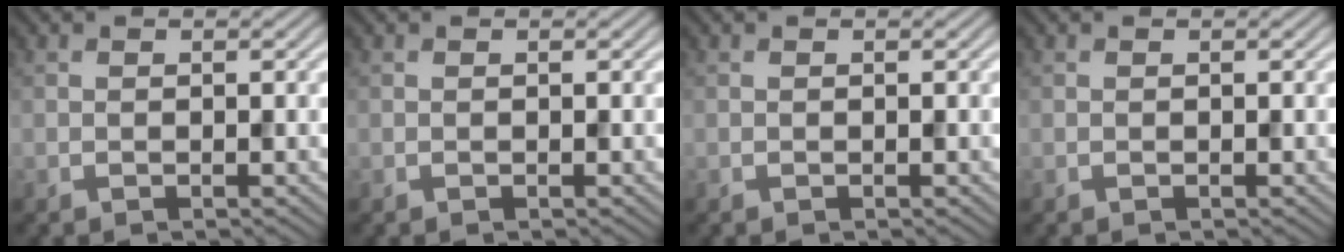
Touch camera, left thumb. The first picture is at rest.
{"total": 0.0}
{"total": 0.0}
{"total": 0.0}